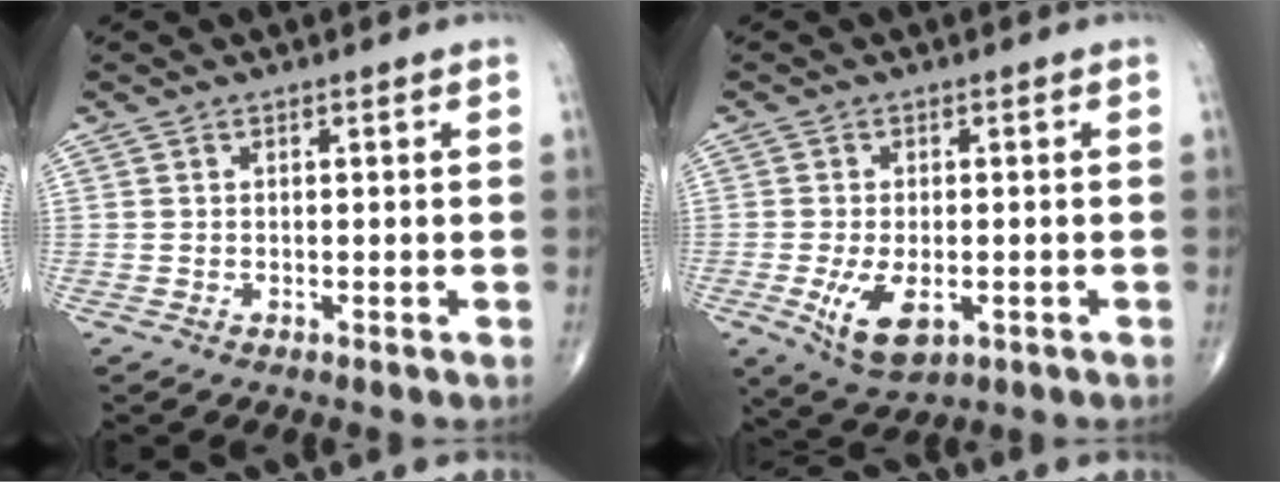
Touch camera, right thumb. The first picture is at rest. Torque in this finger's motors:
{"motor_torque": [0.45, 0.28, 0.41, 0.37, 0.20]}